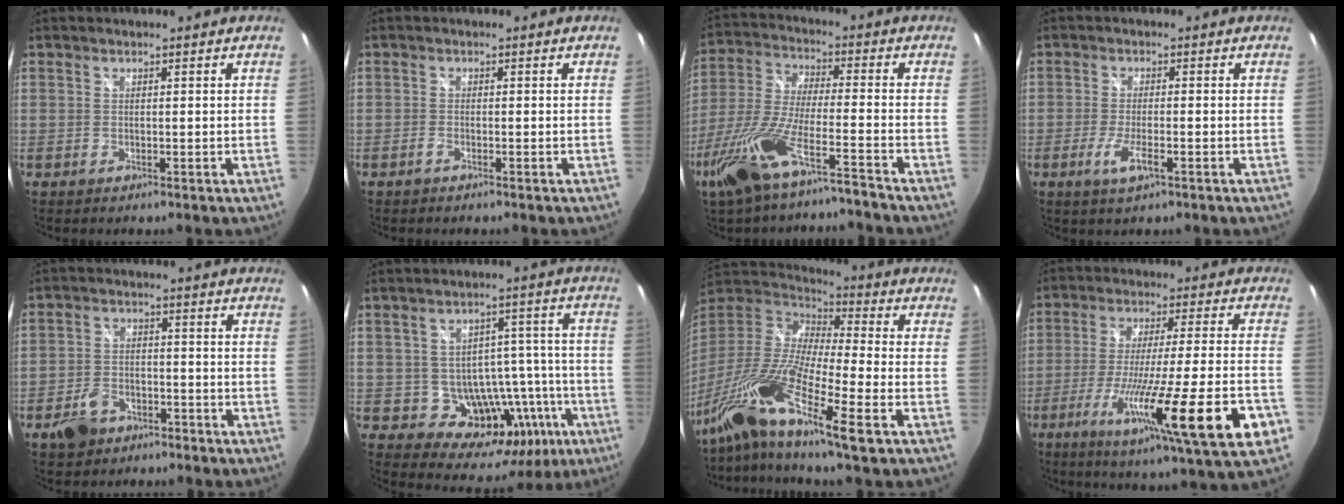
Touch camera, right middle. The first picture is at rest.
{"total": 0.9, "force": [-0.8, 0.3, 0.4], "torque": [-0.013, -0.001, -0.018]}
{"total": 13.7, "force": [-9.6, 1.4, 9.6], "torque": [-0.211, -0.023, -0.184]}
{"total": 4.1, "force": [-1.8, 0.7, 3.6], "torque": [-0.079, -0.009, -0.037]}
{"total": 6.7, "force": [-4.5, 4.2, 2.6], "torque": [-0.071, 0.012, -0.069]}
{"total": 14.9, "force": [-5.2, 11.3, 8.2], "torque": [-0.119, 0.026, -0.041]}
{"total": 20.0, "force": [-12.0, 2.3, 15.9], "torque": [-0.303, -0.038, -0.240]}
{"total": 22.5, "force": [-10.2, 0.4, 20.1], "torque": [-0.330, -0.079, -0.158]}